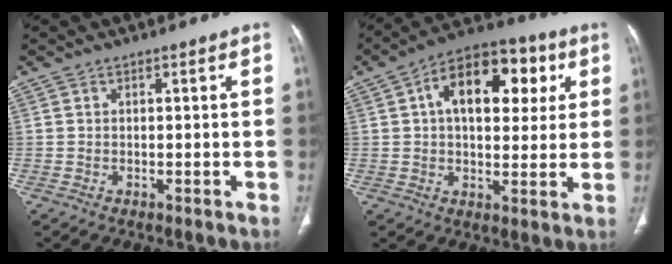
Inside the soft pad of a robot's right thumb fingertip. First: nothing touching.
{"total": 16.8, "force": [4.7, 9.7, 12.8], "torque": [-0.153, 0.014, 0.064]}